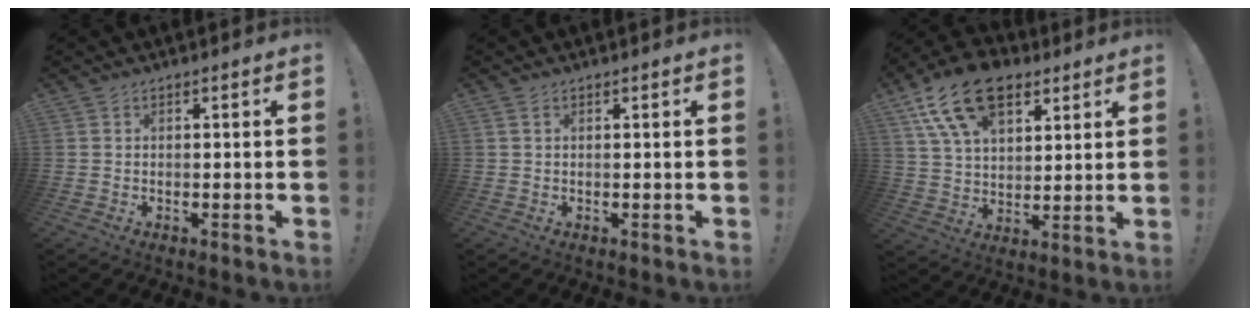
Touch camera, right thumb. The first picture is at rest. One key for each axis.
{"total": 0.9, "fx": 0.5, "fy": 0.4, "fz": 0.7, "tx": -0.008, "ty": -0.001, "tz": 0.007}
{"total": 17.7, "fx": 10.1, "fy": 10.2, "fz": 10.4, "tx": -0.186, "ty": -0.045, "tz": 0.183}